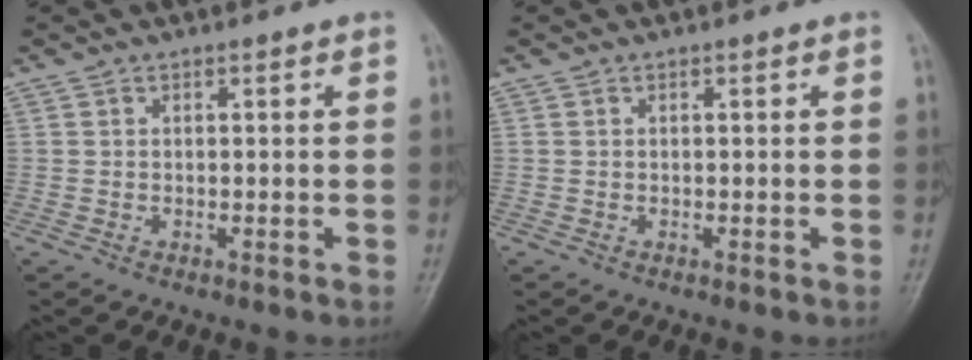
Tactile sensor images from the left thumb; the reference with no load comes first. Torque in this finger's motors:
{"motor_torque": [-0.01, 0.01, -0.01, 0.01, 0.00]}